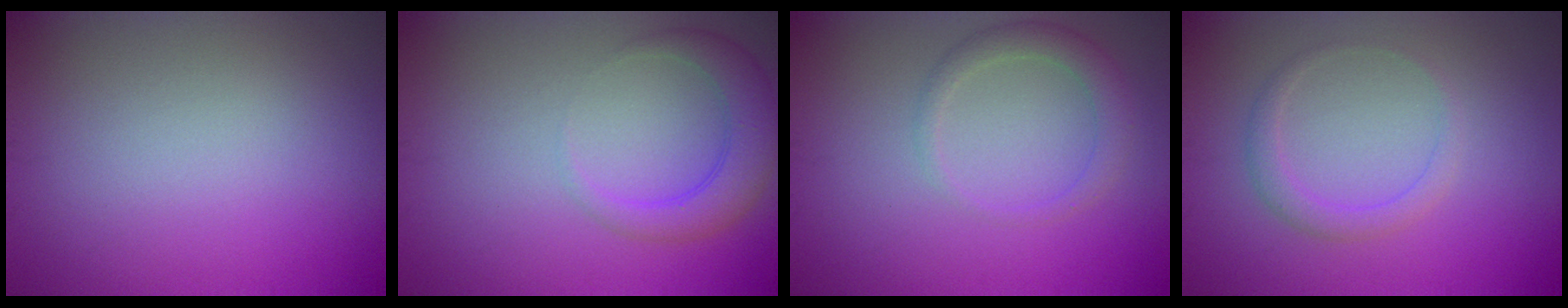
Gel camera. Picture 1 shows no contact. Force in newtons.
{"total": 3.3, "press": 3.3, "slide": 0.2}
{"total": 2.2, "press": 2.2, "slide": 0.3}
{"total": 1.8, "press": 1.8, "slide": 0.1}